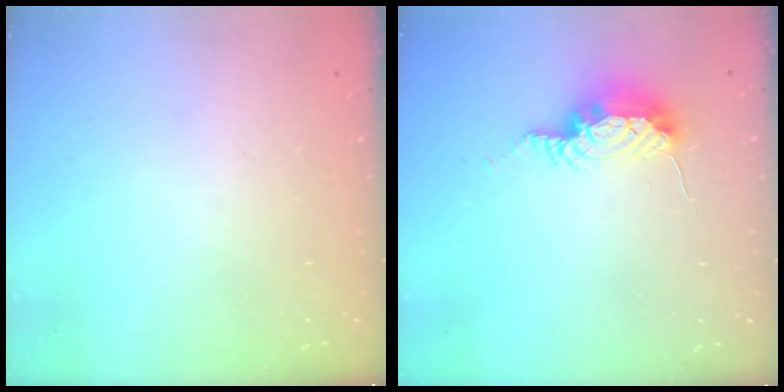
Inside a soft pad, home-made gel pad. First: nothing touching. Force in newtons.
{"total": 15.2, "press": 10.8, "slide": 10.7}